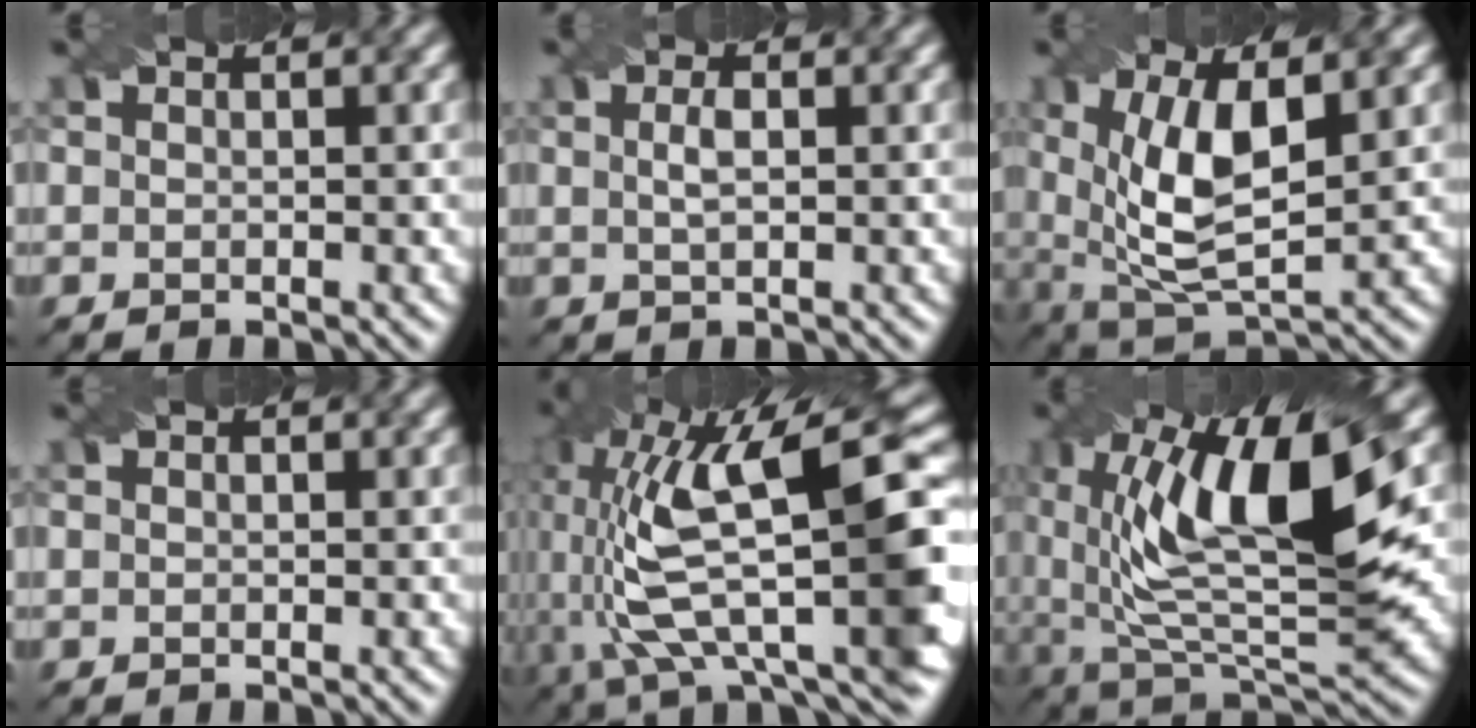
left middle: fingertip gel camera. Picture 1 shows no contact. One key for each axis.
{"total": 1.6, "fx": 0.2, "fy": 0.5, "fz": 1.5, "tx": -0.032, "ty": 0.003, "tz": 0.004}
{"total": 8.6, "fx": 1.3, "fy": 3.6, "fz": 7.7, "tx": -0.156, "ty": -0.005, "tz": 0.023}
{"total": 0.0}
{"total": 14.9, "fx": 0.4, "fy": 6.2, "fz": 13.6, "tx": -0.257, "ty": 0.018, "tz": 0.007}
{"total": 12.9, "fx": 2.9, "fy": 4.1, "fz": 11.9, "tx": -0.200, "ty": 0.000, "tz": 0.049}